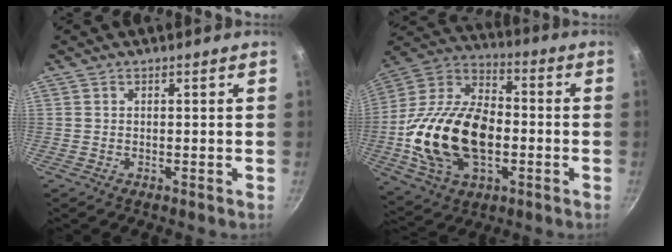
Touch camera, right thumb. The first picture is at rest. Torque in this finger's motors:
{"motor_torque": [2.29, 2.47, 1.42, -1.35, 0.36]}